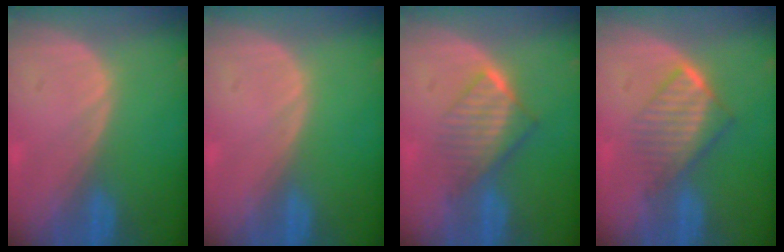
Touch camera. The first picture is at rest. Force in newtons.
{"total": 0.0}
{"total": 6.4, "press": 5.7, "slide": 2.9}
{"total": 6.6, "press": 5.9, "slide": 2.9}